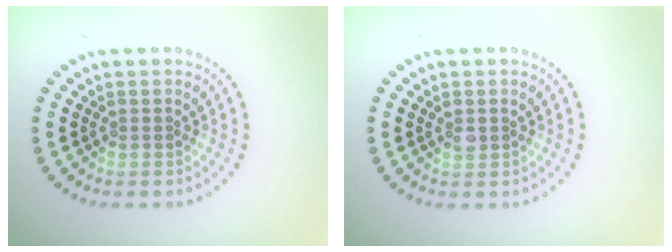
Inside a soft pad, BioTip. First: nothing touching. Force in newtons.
{"total": 0.6, "press": 0.5, "slide": 0.3}